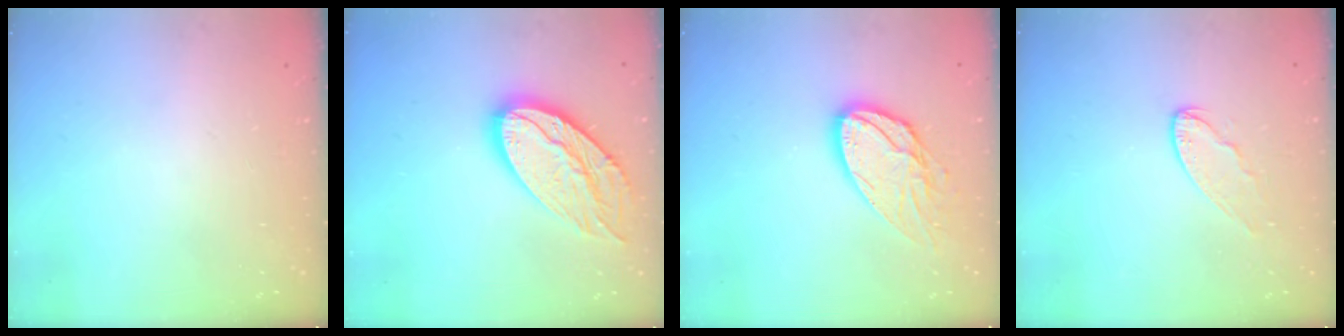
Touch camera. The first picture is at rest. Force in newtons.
{"total": 18.7, "press": 18.7, "slide": 1.6}
{"total": 14.6, "press": 14.5, "slide": 1.2}
{"total": 7.4, "press": 7.4, "slide": 0.6}